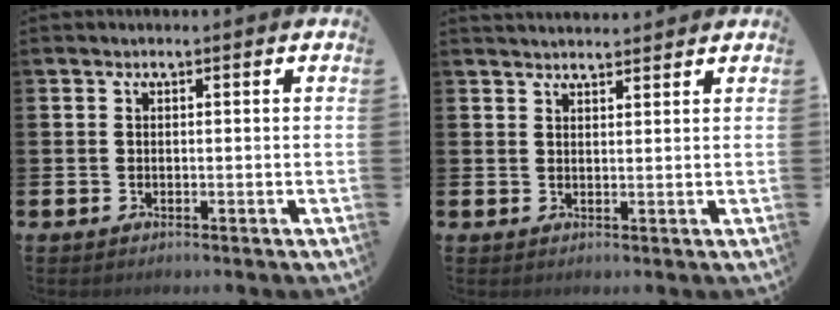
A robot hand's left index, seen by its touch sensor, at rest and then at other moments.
{"total": 2.3, "force": [2.3, 0.3, 0.1], "torque": [0.003, -0.013, 0.040]}